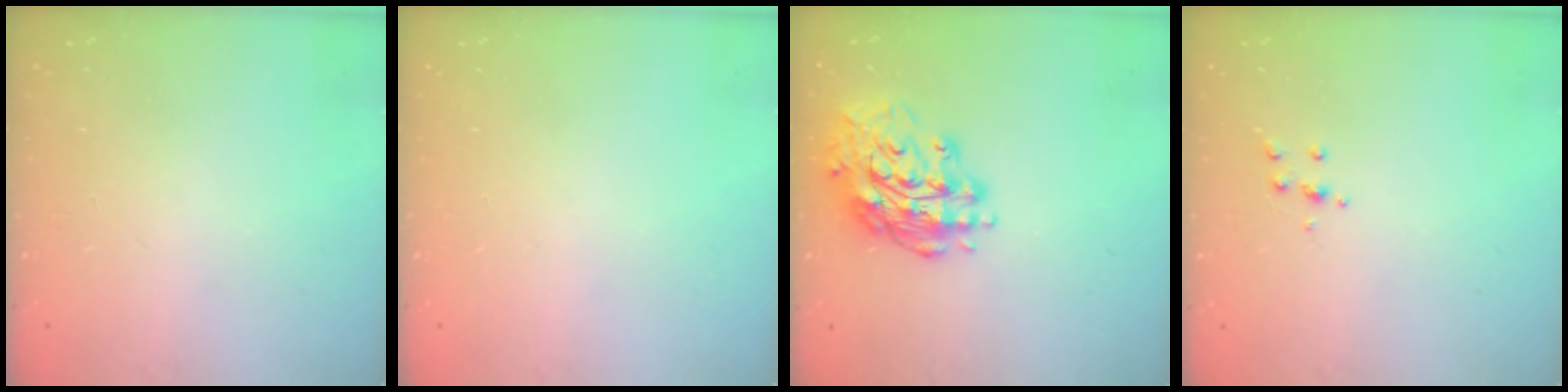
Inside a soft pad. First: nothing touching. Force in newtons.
{"total": 0.0}
{"total": 16.6, "press": 16.6, "slide": 1.6}
{"total": 4.0, "press": 3.9, "slide": 0.9}